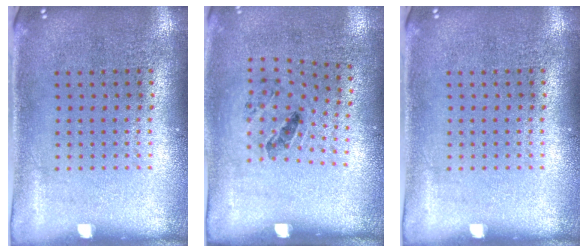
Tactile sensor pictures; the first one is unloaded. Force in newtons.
{"total": 1.4, "press": 0.8, "slide": 1.2}
{"total": 0.0}